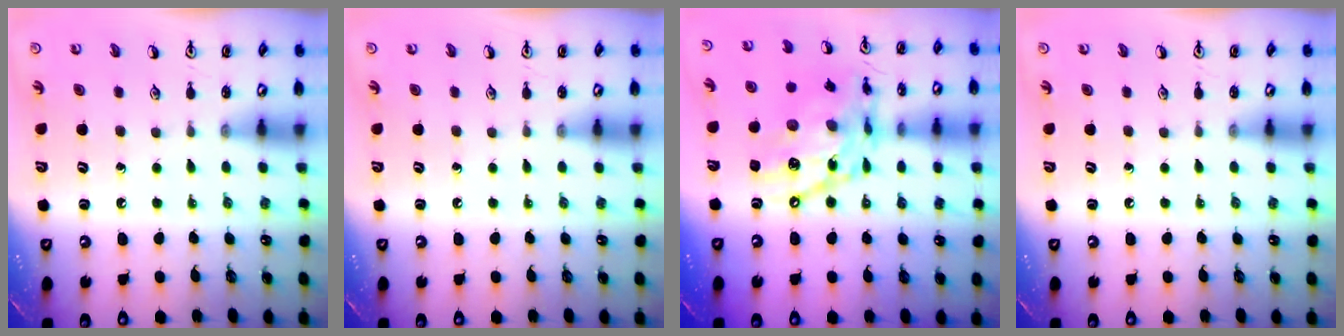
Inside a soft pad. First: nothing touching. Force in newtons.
{"total": 0.0}
{"total": 18.2, "press": 18.1, "slide": 1.4}
{"total": 0.0}